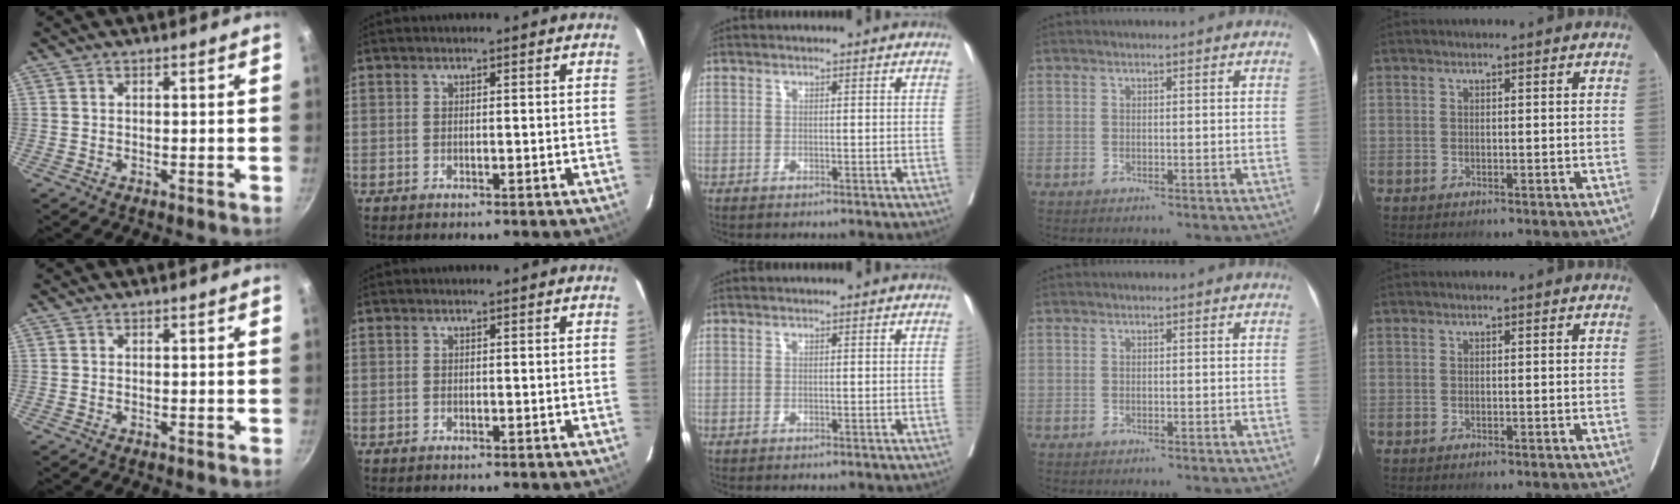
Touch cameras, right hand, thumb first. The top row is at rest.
{}